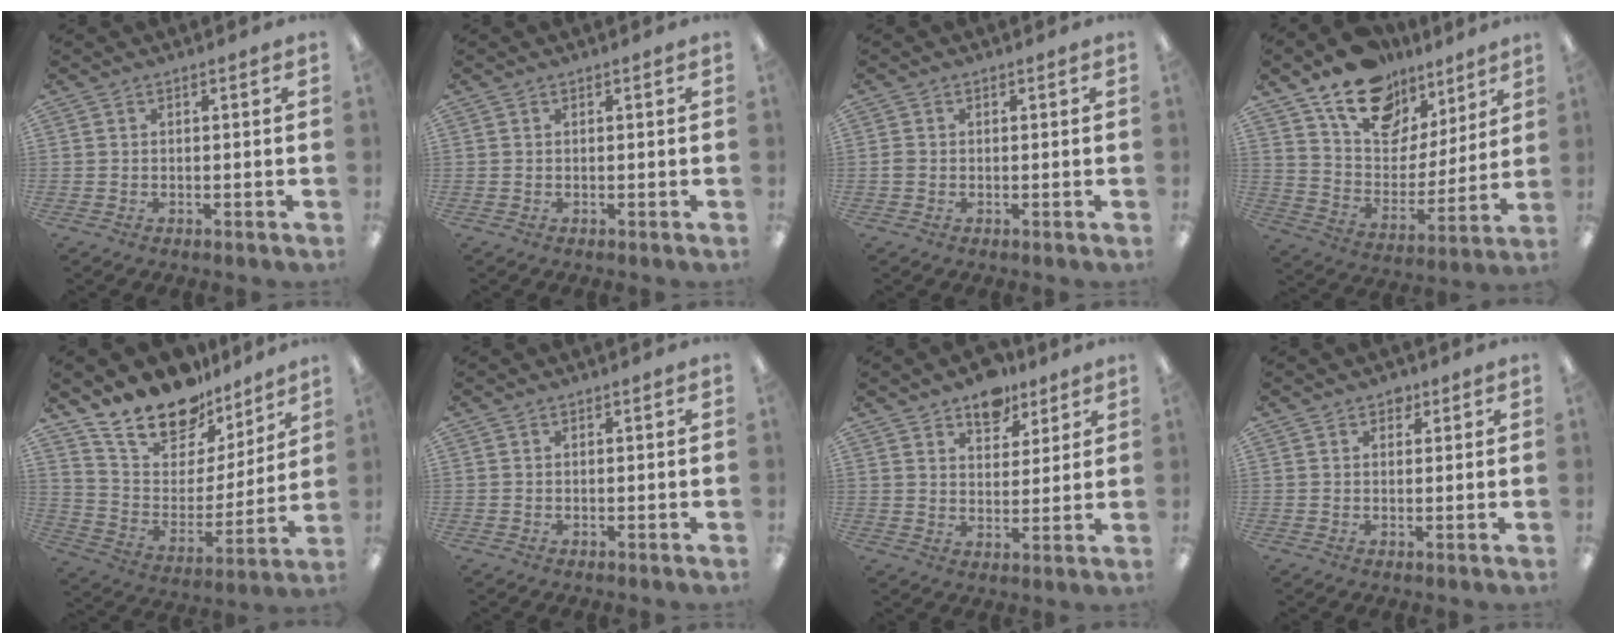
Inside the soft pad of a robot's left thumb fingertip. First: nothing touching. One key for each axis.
{"total": 0.0}
{"total": 0.9, "fx": -0.2, "fy": 0.8, "fz": 0.3, "tx": -0.005, "ty": 0.004, "tz": -0.005}
{"total": 17.1, "fx": 12.1, "fy": 10.2, "fz": 6.6, "tx": -0.116, "ty": -0.075, "tz": 0.222}
{"total": 17.7, "fx": 15.4, "fy": 7.6, "fz": 4.5, "tx": -0.111, "ty": -0.116, "tz": 0.283}
{"total": 0.0}
{"total": 8.8, "fx": 6.7, "fy": 5.0, "fz": 2.7, "tx": -0.030, "ty": -0.037, "tz": 0.120}
{"total": 2.4, "fx": 1.7, "fy": 1.6, "fz": 0.7, "tx": 0.001, "ty": -0.004, "tz": 0.028}